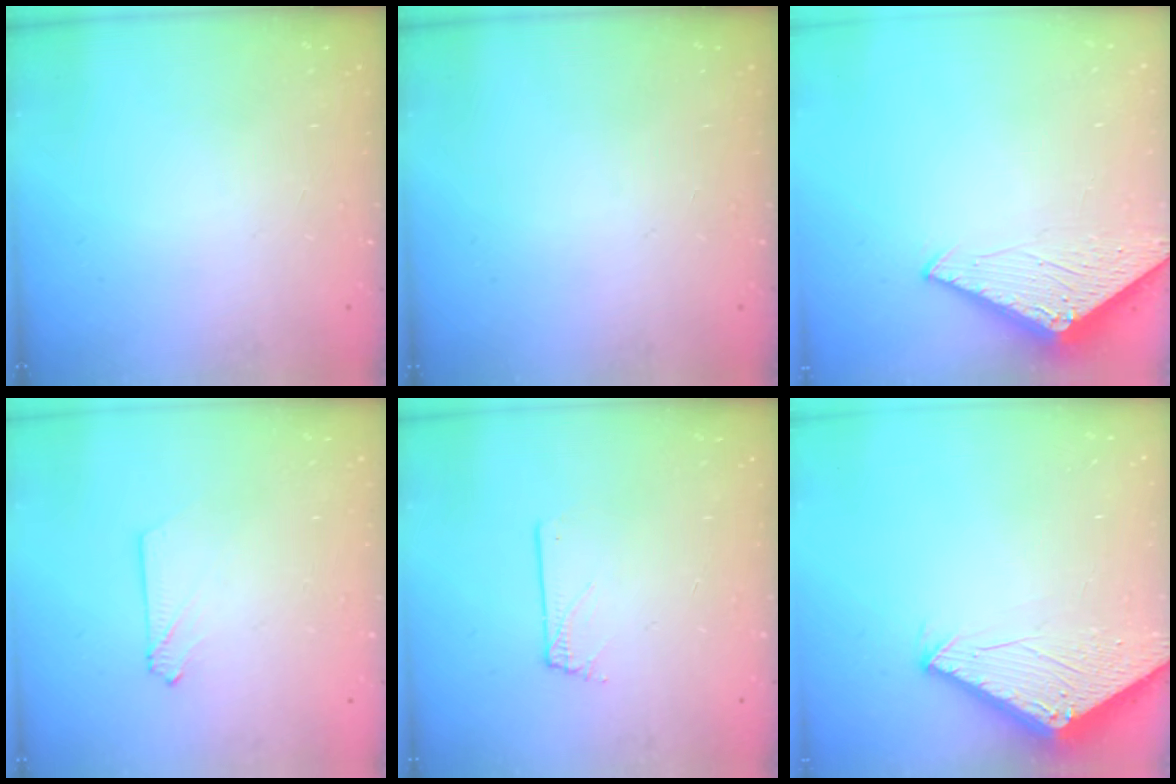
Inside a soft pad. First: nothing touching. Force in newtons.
{"total": 0.0}
{"total": 2.9, "press": 2.9, "slide": 0.2}
{"total": 2.1, "press": 2.1, "slide": 0.2}
{"total": 0.5, "press": 0.5, "slide": 0.1}
{"total": 3.0, "press": 3.0, "slide": 0.2}